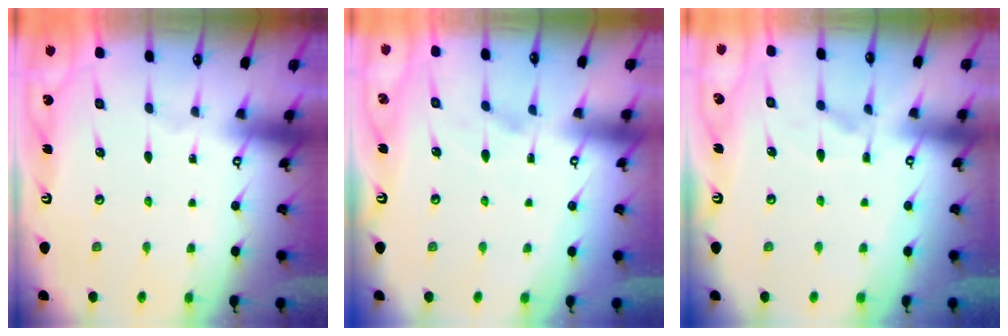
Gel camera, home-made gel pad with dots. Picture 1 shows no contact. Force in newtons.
{"total": 2.8, "press": 2.5, "slide": 1.2}
{"total": 6.2, "press": 6.1, "slide": 1.4}